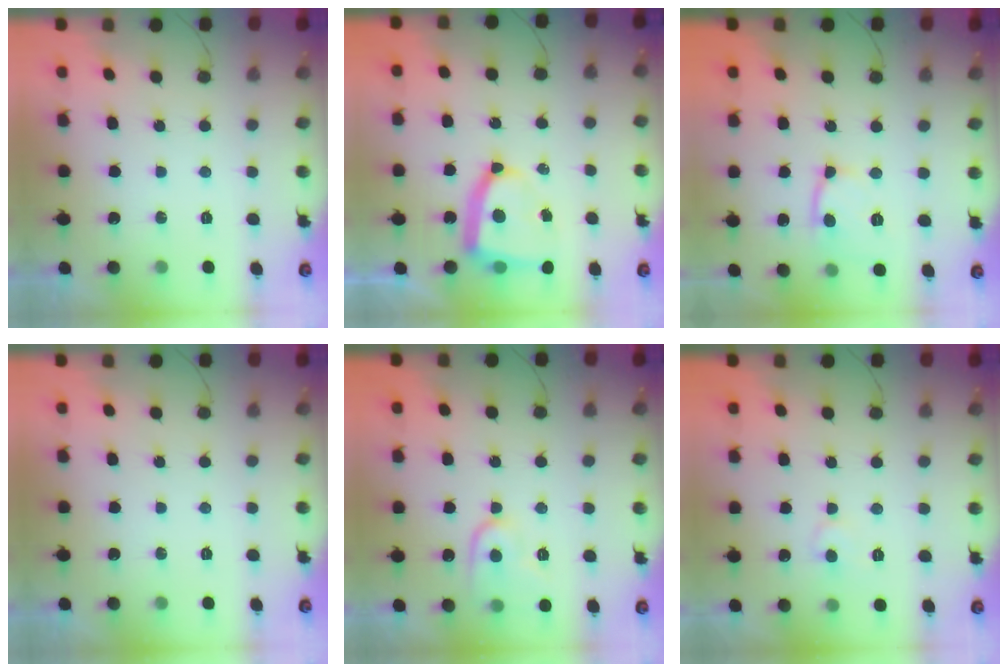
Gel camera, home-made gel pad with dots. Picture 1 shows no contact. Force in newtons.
{"total": 12.8, "press": 12.5, "slide": 2.3}
{"total": 10.4, "press": 10.3, "slide": 1.3}
{"total": 0.0}
{"total": 9.8, "press": 9.8, "slide": 0.8}
{"total": 5.2, "press": 5.2, "slide": 0.1}